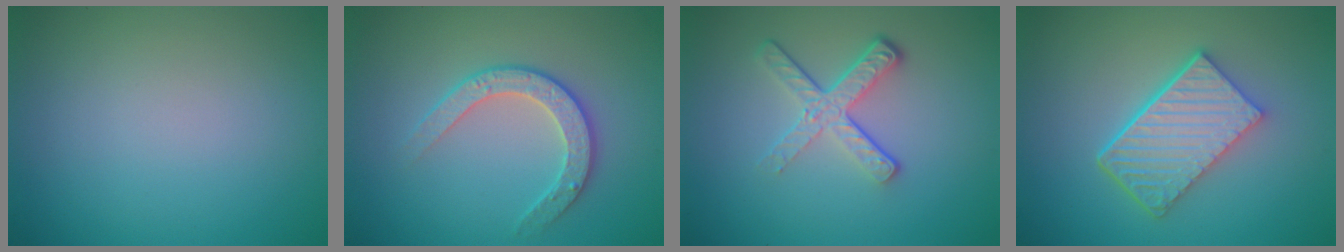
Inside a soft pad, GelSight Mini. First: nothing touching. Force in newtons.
{"total": 2.9, "press": 2.8, "slide": 0.8}
{"total": 4.1, "press": 2.7, "slide": 3.2}
{"total": 5.8, "press": 4.3, "slide": 3.9}